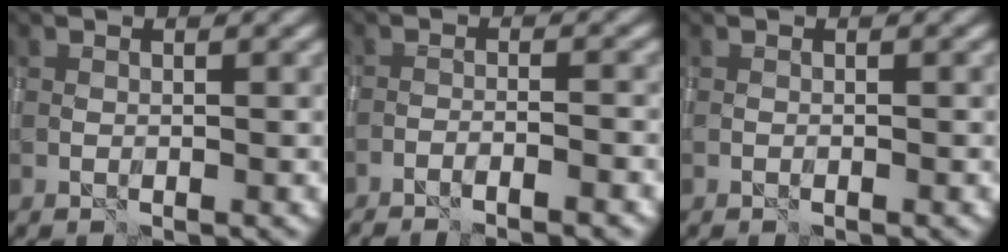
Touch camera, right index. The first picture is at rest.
{"total": 3.7, "force": [-2.9, 0.5, 2.1], "torque": [-0.031, 0.007, -0.054]}
{"total": 0.0}